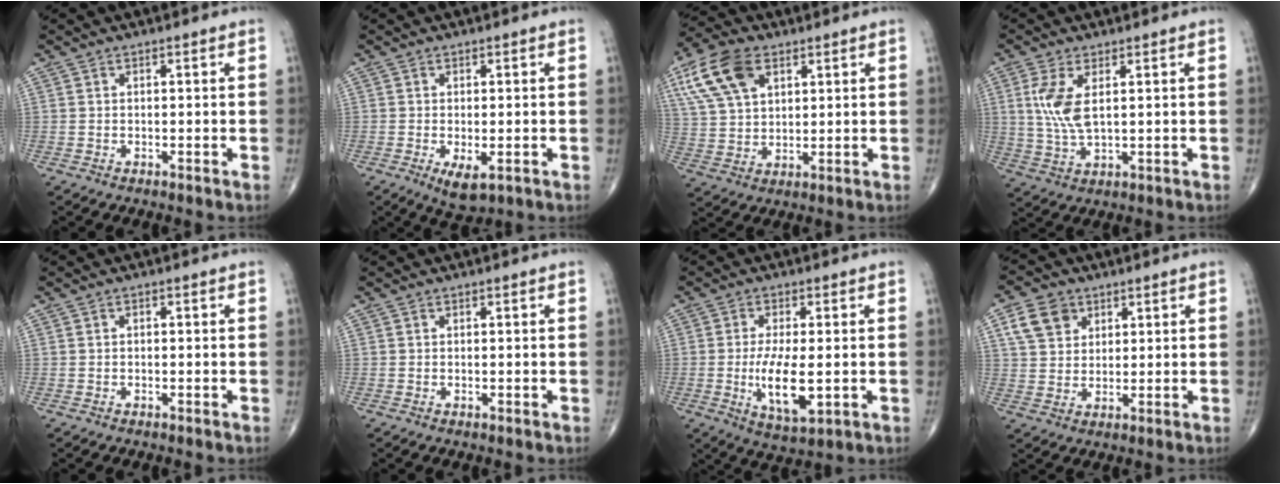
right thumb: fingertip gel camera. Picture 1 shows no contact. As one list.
[{"total": 4.5, "force": [-1.5, 2.0, 3.7], "torque": [-0.065, -0.012, -0.017]}, {"total": 13.4, "force": [6.2, 7.8, 9.0], "torque": [-0.175, -0.003, 0.122]}, {"total": 8.2, "force": [2.0, 3.5, 7.1], "torque": [-0.164, -0.012, 0.047]}, {"total": 0.0}, {"total": 0.0}, {"total": 9.8, "force": [-1.3, 3.6, 9.1], "torque": [-0.165, -0.021, -0.016]}, {"total": 7.4, "force": [3.4, 5.7, 3.3], "torque": [-0.040, -0.006, 0.064]}]